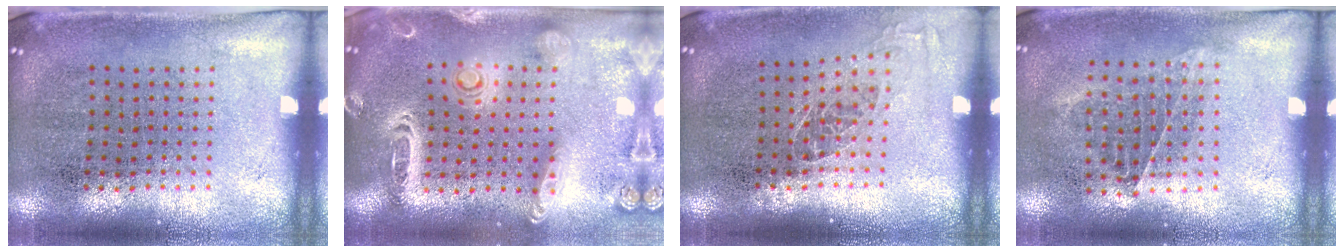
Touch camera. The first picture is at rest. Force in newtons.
{"total": 2.5, "press": 2.2, "slide": 1.1}
{"total": 1.0, "press": 0.9, "slide": 0.5}
{"total": 0.9, "press": 0.8, "slide": 0.5}